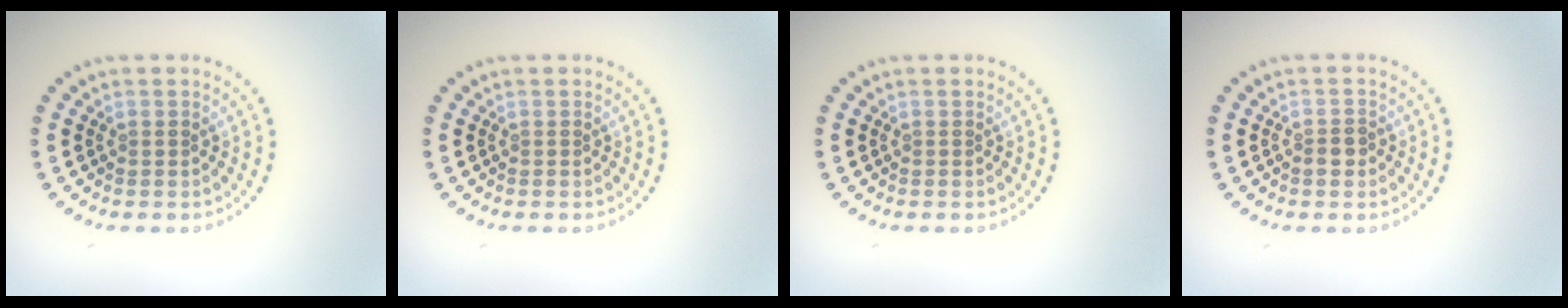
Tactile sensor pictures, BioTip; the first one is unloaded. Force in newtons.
{"total": 0.0}
{"total": 0.0}
{"total": 1.4, "press": 1.3, "slide": 0.6}